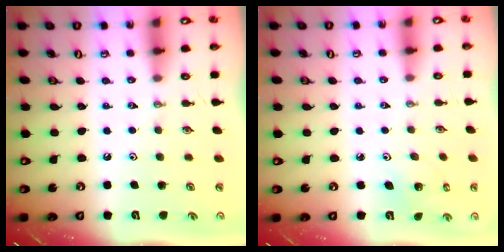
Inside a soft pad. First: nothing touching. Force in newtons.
{"total": 2.1, "press": 2.1, "slide": 0.1}